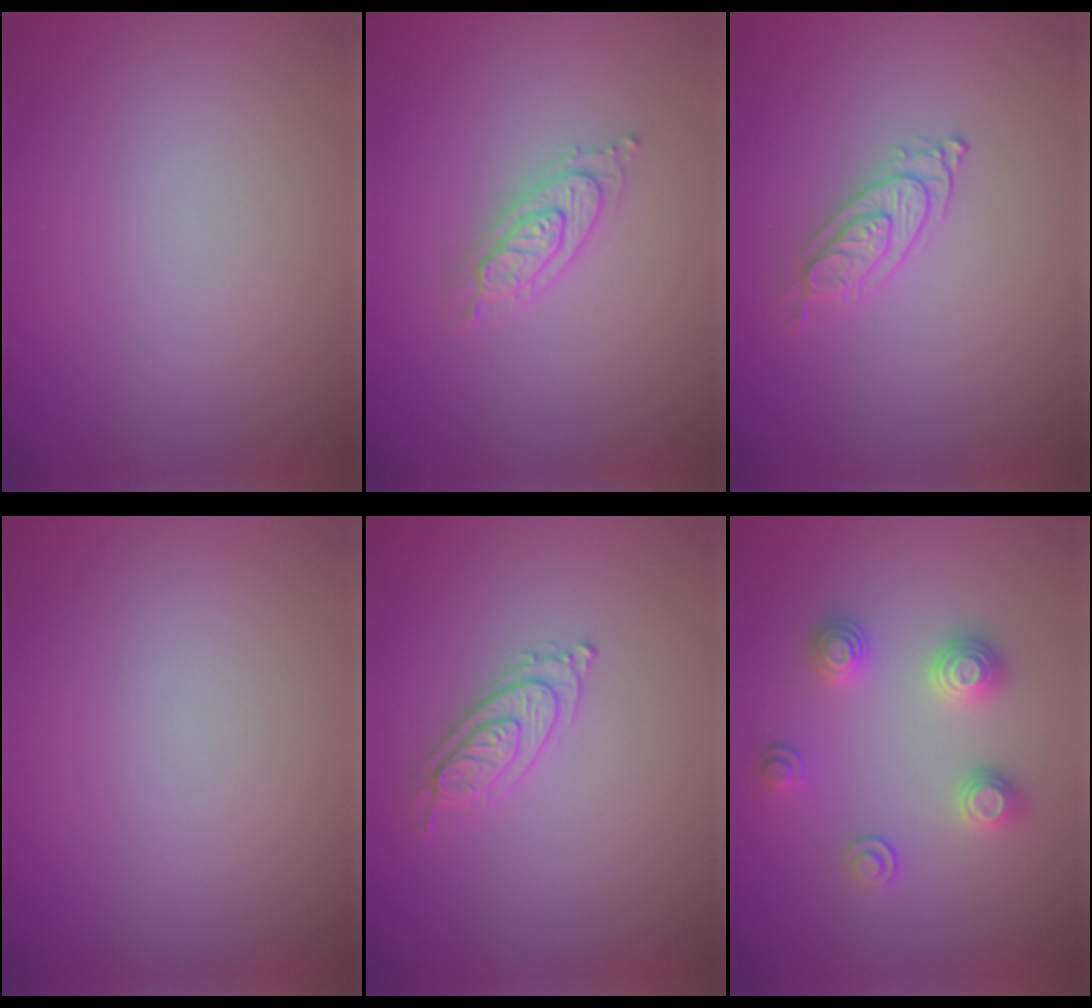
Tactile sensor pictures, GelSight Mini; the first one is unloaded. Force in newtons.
{"total": 2.6, "press": 2.6, "slide": 0.5}
{"total": 2.2, "press": 2.0, "slide": 0.7}
{"total": 0.0}
{"total": 2.2, "press": 2.2, "slide": 0.4}
{"total": 3.1, "press": 2.8, "slide": 1.4}